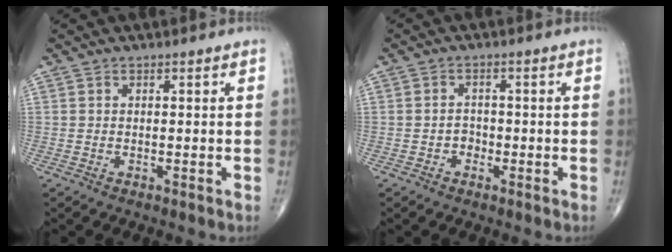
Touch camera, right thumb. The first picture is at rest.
{"total": 2.0, "force": [-0.9, 1.7, 0.7], "torque": [-0.001, 0.008, -0.019]}